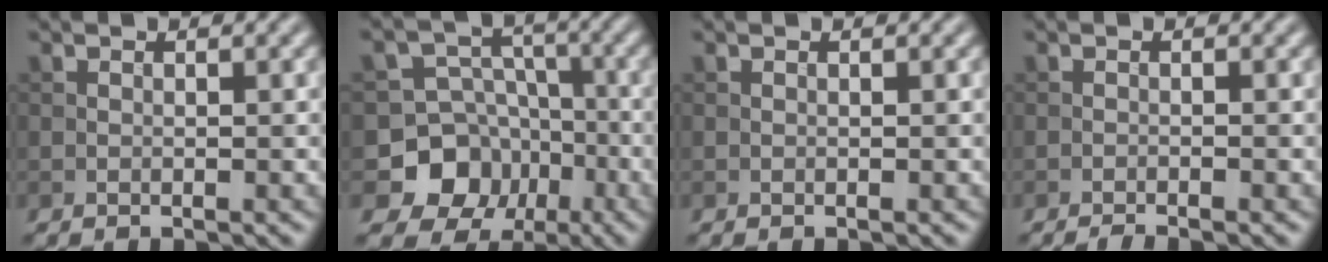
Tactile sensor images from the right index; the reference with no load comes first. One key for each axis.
{"total": 8.2, "fx": -3.7, "fy": 7.0, "fz": 2.3, "tx": -0.028, "ty": 0.007, "tz": -0.086}
{"total": 0.0}
{"total": 1.6, "fx": -1.2, "fy": 0.2, "fz": 1.0, "tx": -0.012, "ty": 0.002, "tz": -0.024}